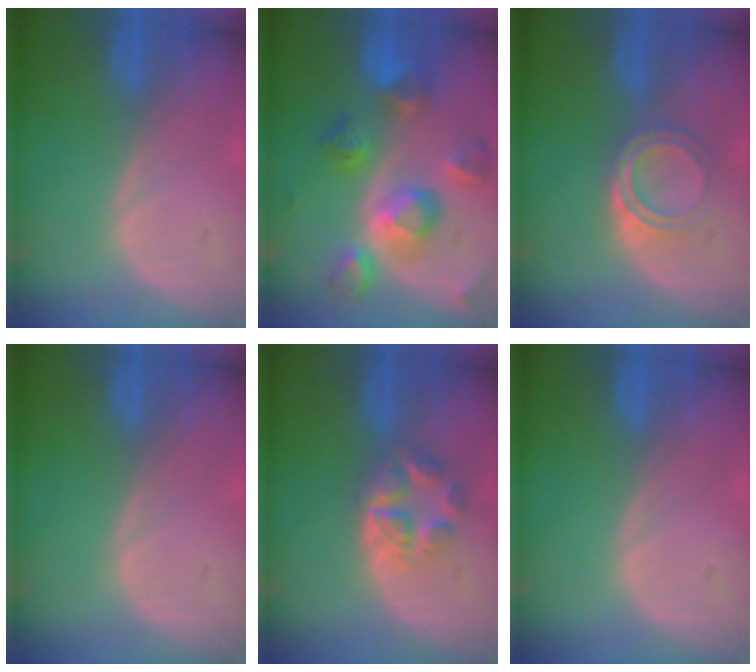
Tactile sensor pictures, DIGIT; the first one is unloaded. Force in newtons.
{"total": 10.3, "press": 9.2, "slide": 4.7}
{"total": 4.2, "press": 4.2, "slide": 0.3}
{"total": 0.0}
{"total": 5.4, "press": 5.2, "slide": 1.5}
{"total": 0.0}